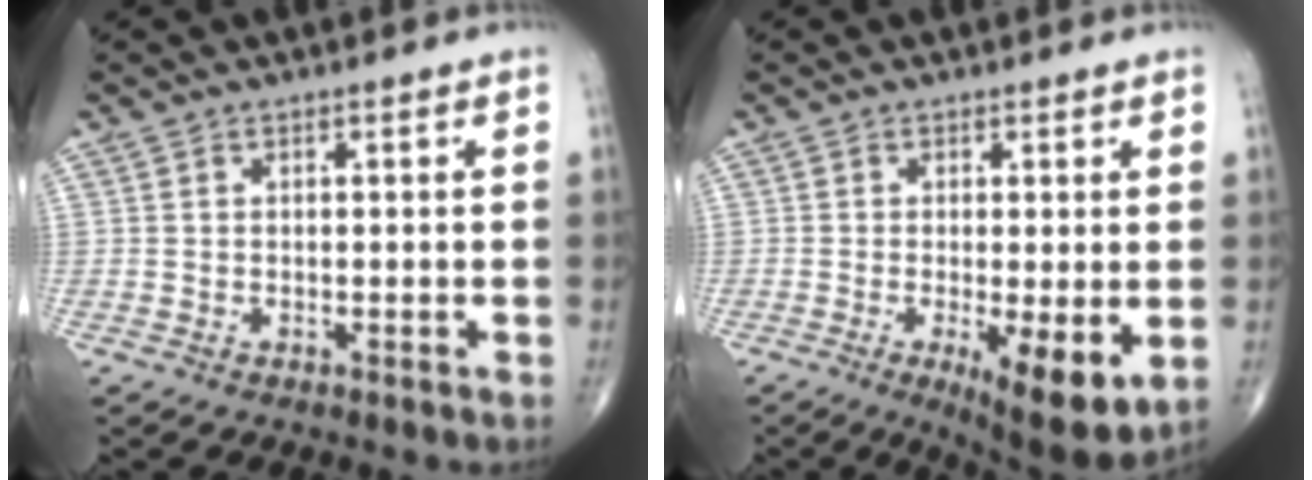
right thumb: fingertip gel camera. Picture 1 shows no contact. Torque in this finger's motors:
{"motor_torque": [1.27, 0.79, 0.58, -0.71, 0.24]}